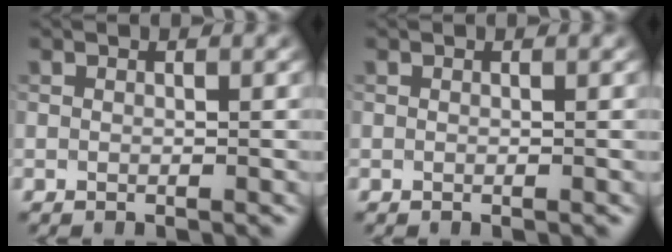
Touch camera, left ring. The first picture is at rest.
{"total": 0.0}